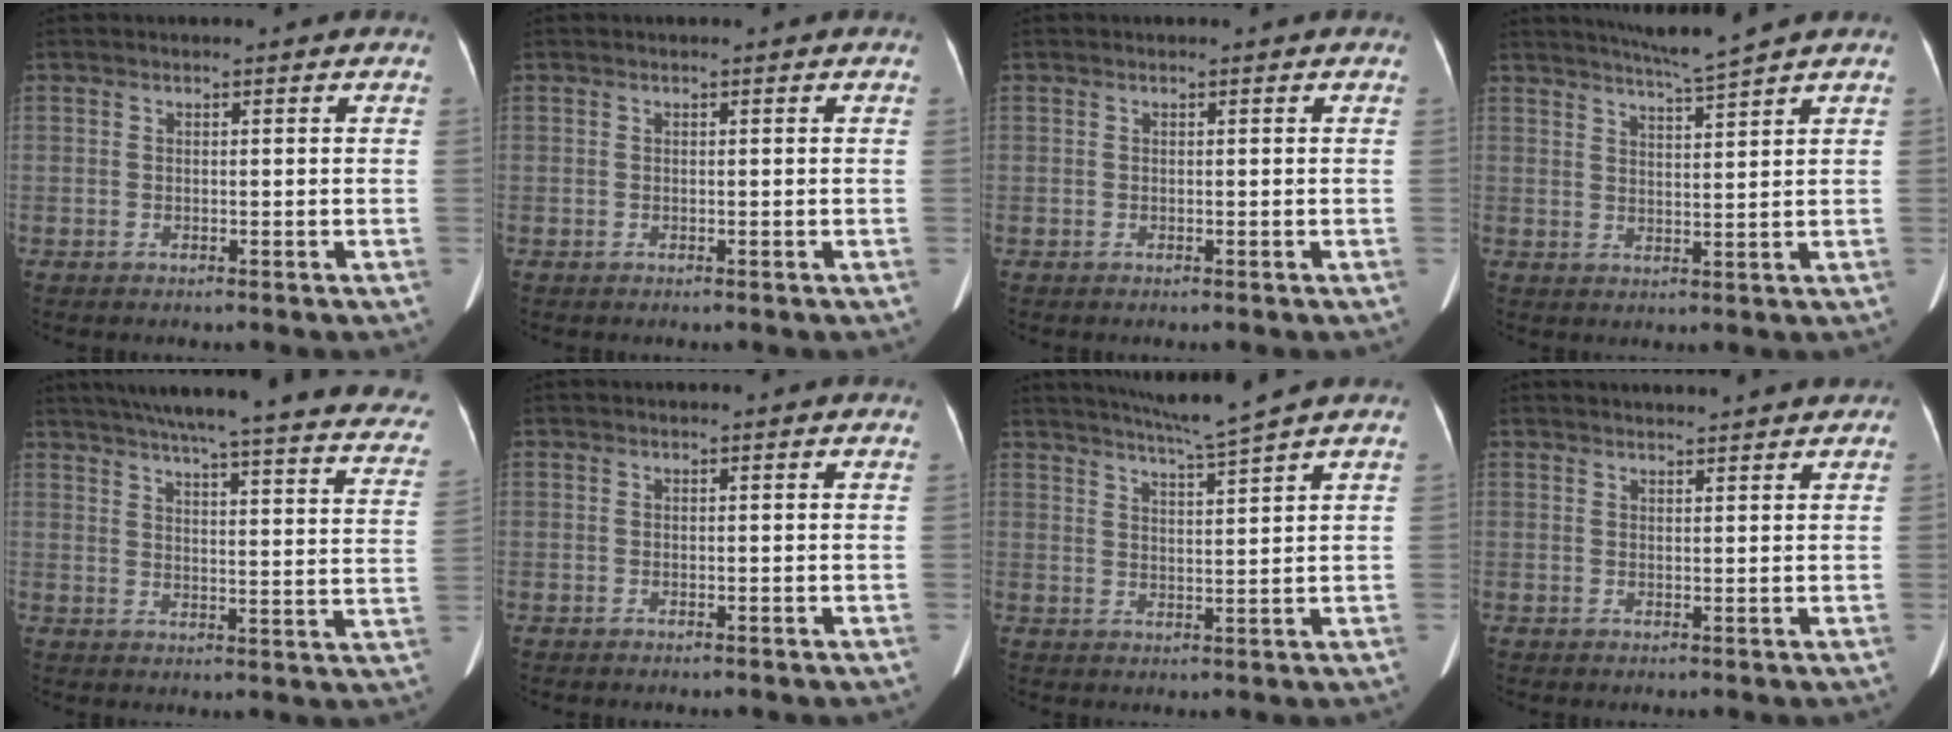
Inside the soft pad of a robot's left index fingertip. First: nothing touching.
{"total": 0.0}
{"total": 0.0}
{"total": 5.3, "force": [4.6, -1.7, 1.9], "torque": [-0.035, -0.009, 0.082]}
{"total": 32.0, "force": [27.4, 3.2, 16.2], "torque": [-0.192, -0.045, 0.321]}
{"total": 0.0}
{"total": 6.4, "force": [5.5, -2.0, 2.5], "torque": [-0.045, -0.009, 0.096]}
{"total": 4.8, "force": [4.6, 0.7, 1.3], "torque": [-0.017, 0.021, 0.050]}